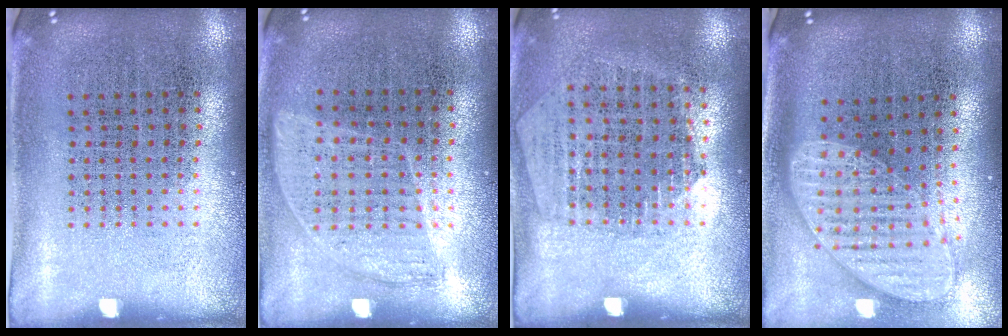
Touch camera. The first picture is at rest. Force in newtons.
{"total": 0.9, "press": 0.7, "slide": 0.4}
{"total": 1.3, "press": 1.1, "slide": 0.5}
{"total": 1.9, "press": 1.5, "slide": 1.2}